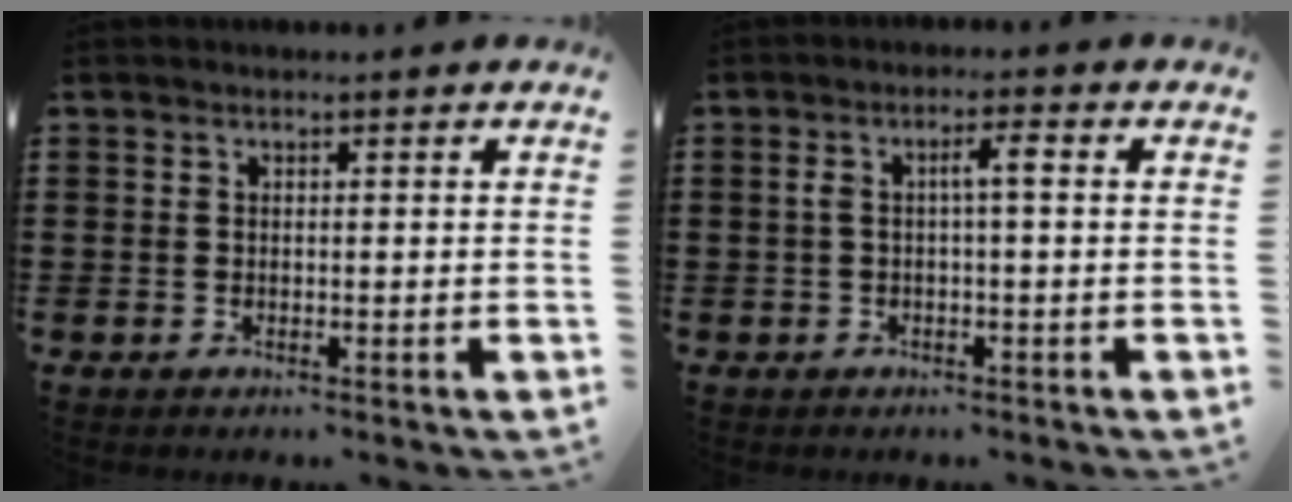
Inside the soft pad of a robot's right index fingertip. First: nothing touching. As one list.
[{"total": 3.0, "force": [0.0, 0.5, 3.0], "torque": [-0.058, 0.008, -0.004]}]